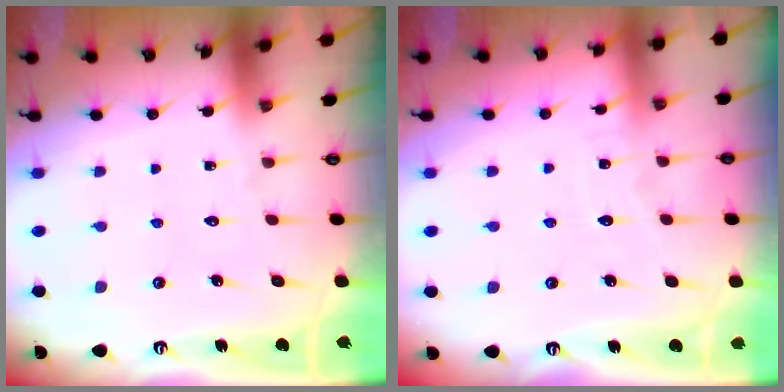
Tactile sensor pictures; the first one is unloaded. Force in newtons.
{"total": 3.3, "press": 3.2, "slide": 0.4}